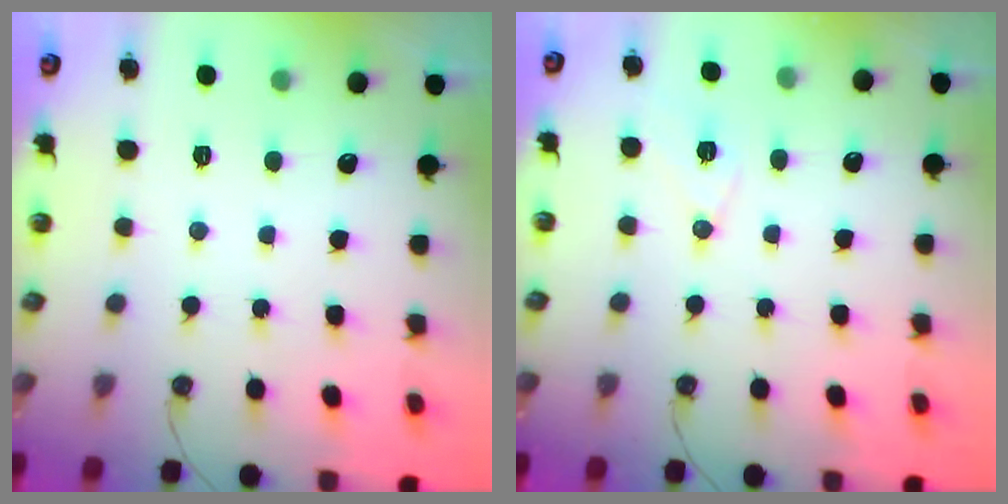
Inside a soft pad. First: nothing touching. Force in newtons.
{"total": 7.6, "press": 6.6, "slide": 3.7}